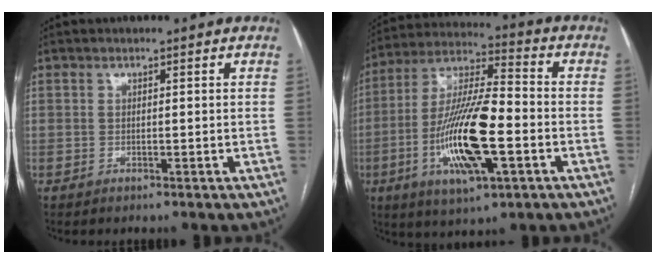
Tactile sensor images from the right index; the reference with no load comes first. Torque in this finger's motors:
{"motor_torque": [1.46, -0.68, 0.58, 0.21]}